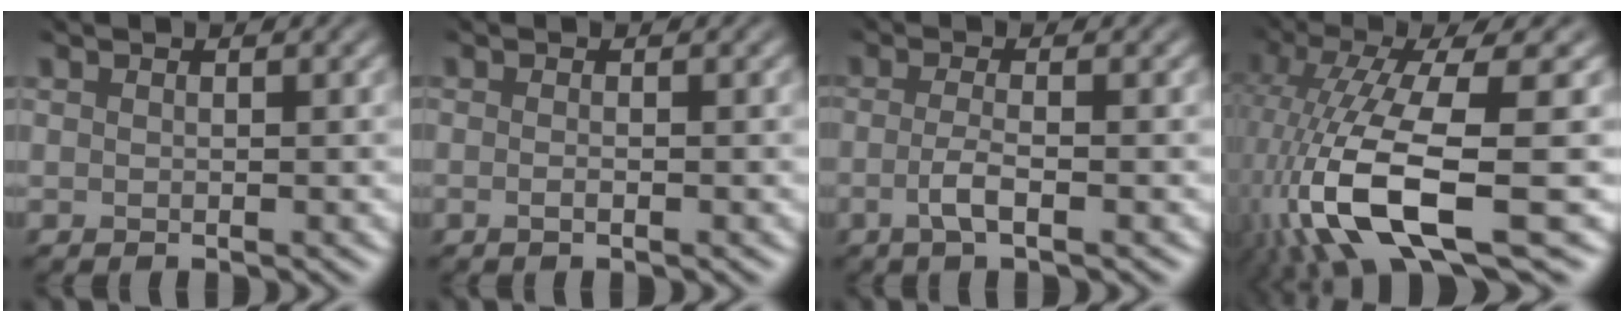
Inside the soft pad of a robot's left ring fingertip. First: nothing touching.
{"total": 1.7, "force": [0.0, 0.7, 1.6], "torque": [-0.016, -0.001, -0.021]}
{"total": 2.7, "force": [-1.5, 0.7, 2.2], "torque": [-0.042, -0.006, -0.024]}
{"total": 11.4, "force": [-5.2, 3.3, 9.6], "torque": [-0.216, -0.016, -0.084]}